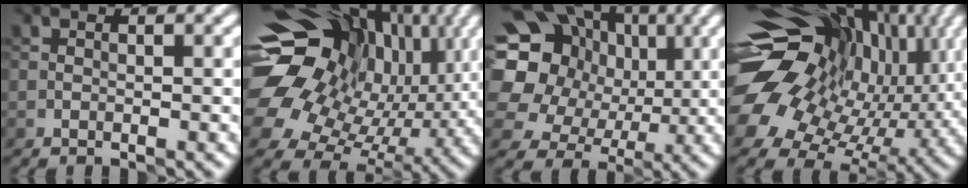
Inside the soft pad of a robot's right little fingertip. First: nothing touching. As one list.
[{"total": 18.0, "force": [6.1, 13.7, 10.0], "torque": [-0.185, 0.036, 0.127]}, {"total": 17.1, "force": [4.5, 14.8, 7.2], "torque": [-0.166, 0.028, 0.059]}, {"total": 17.6, "force": [4.3, 12.2, 12.0], "torque": [-0.211, 0.010, 0.094]}]